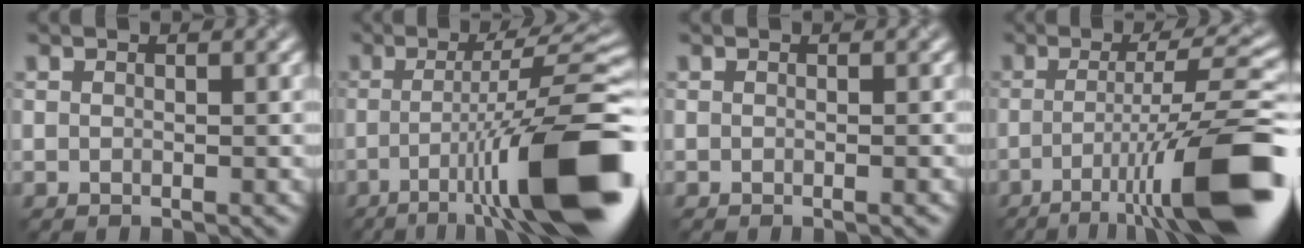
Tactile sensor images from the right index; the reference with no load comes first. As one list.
[{"total": 14.1, "force": [-4.6, 2.6, 13.1], "torque": [-0.172, 0.012, -0.064]}, {"total": 1.1, "force": [-0.3, 0.5, 0.9], "torque": [0.000, 0.002, -0.009]}, {"total": 12.7, "force": [-4.9, 2.2, 11.6], "torque": [-0.151, 0.010, -0.071]}]